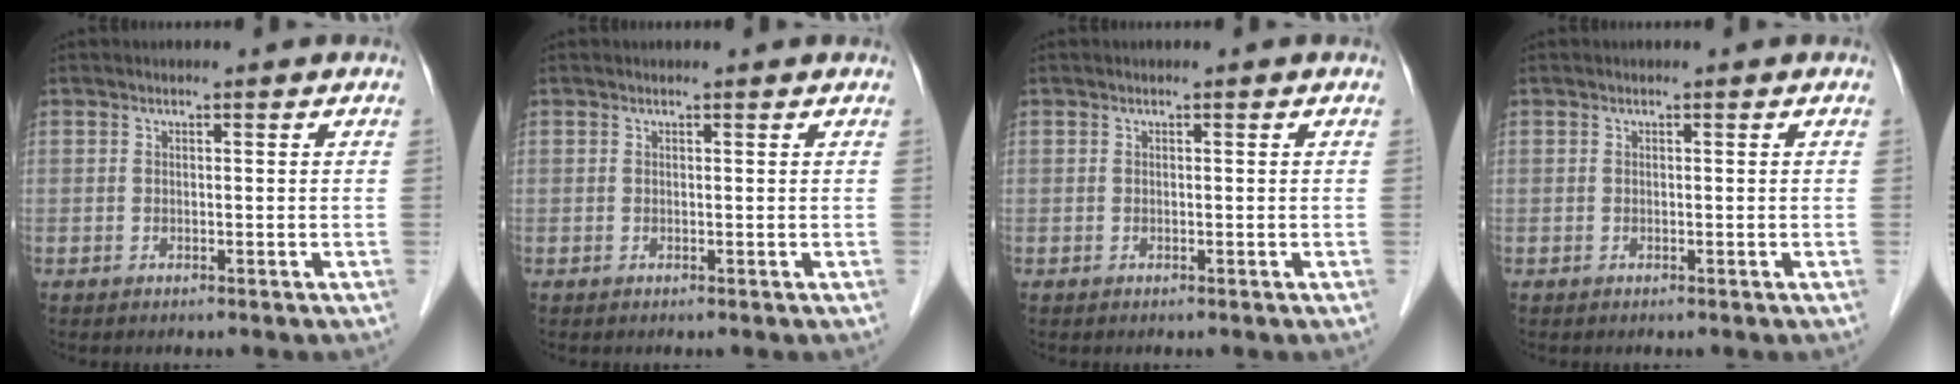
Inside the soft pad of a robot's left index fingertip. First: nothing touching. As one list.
[{"total": 0.8, "force": [0.8, 0.1, 0.2], "torque": [-0.007, 0.005, 0.009]}, {"total": 0.0}, {"total": 0.0}]